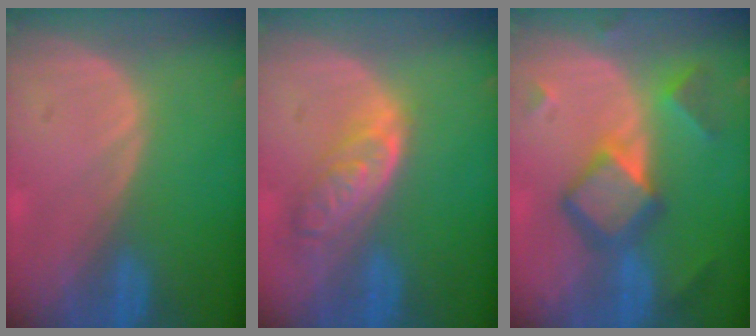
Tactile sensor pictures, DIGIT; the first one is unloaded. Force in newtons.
{"total": 6.3, "press": 5.7, "slide": 2.7}
{"total": 7.9, "press": 7.8, "slide": 0.5}